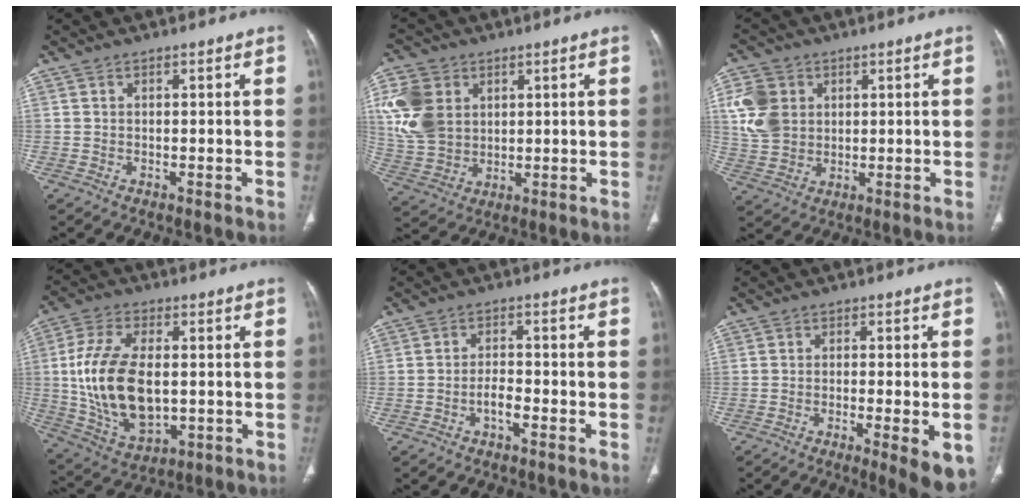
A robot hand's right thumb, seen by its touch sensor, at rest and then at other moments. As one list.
[{"total": 12.8, "force": [3.4, 10.0, 7.3], "torque": [-0.136, -0.006, 0.073]}, {"total": 9.4, "force": [2.4, 7.6, 5.0], "torque": [-0.089, -0.003, 0.051]}, {"total": 17.8, "force": [0.2, 9.9, 14.7], "torque": [-0.286, -0.007, 0.016]}, {"total": 3.1, "force": [-1.6, 1.2, 2.3], "torque": [-0.041, 0.016, -0.032]}, {"total": 9.8, "force": [-4.1, 2.1, 8.6], "torque": [-0.115, -0.012, -0.059]}]